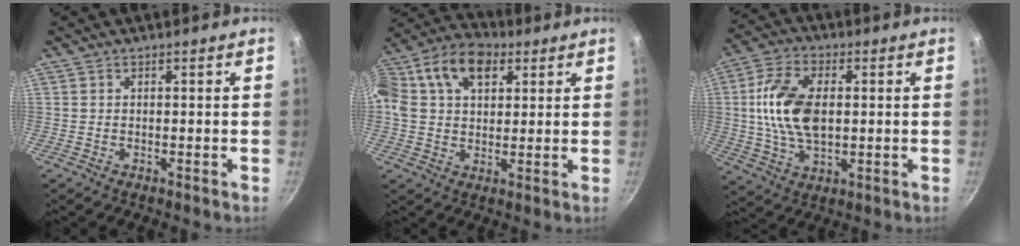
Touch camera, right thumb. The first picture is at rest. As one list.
[{"total": 6.5, "force": [3.9, 3.0, 4.3], "torque": [-0.075, -0.012, 0.077]}, {"total": 13.6, "force": [1.2, 8.0, 11.0], "torque": [-0.196, 0.009, 0.018]}]